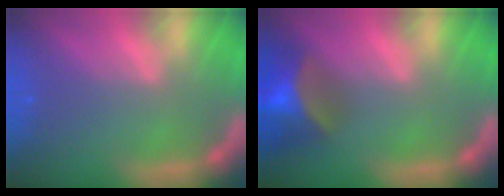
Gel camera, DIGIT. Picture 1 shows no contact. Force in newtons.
{"total": 8.0}